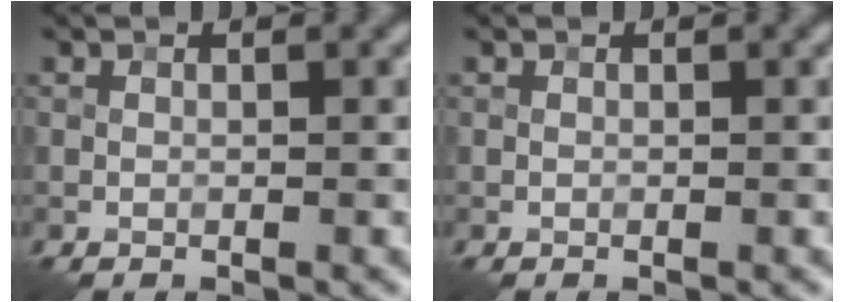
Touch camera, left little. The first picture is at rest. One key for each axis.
{"total": 0.0}